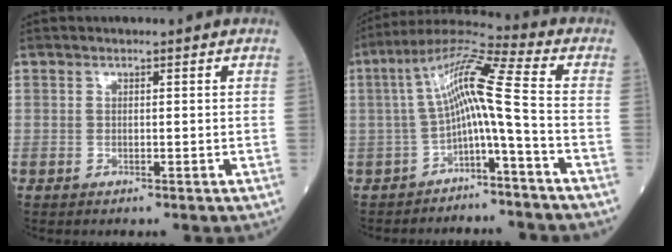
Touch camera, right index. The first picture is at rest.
{"total": 9.7, "force": [-1.8, -0.1, 9.6], "torque": [-0.175, 0.040, -0.034]}